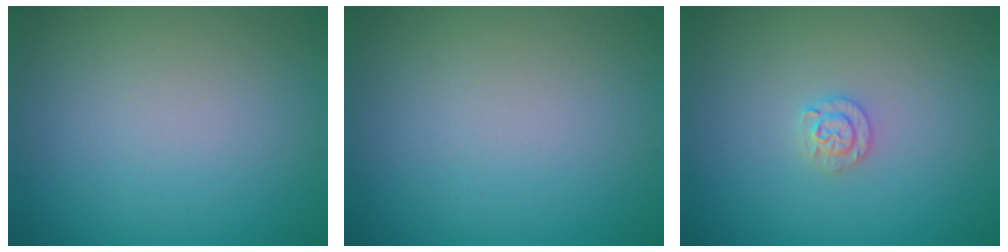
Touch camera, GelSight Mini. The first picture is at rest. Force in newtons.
{"total": 0.0}
{"total": 1.5, "press": 1.5, "slide": 0.1}